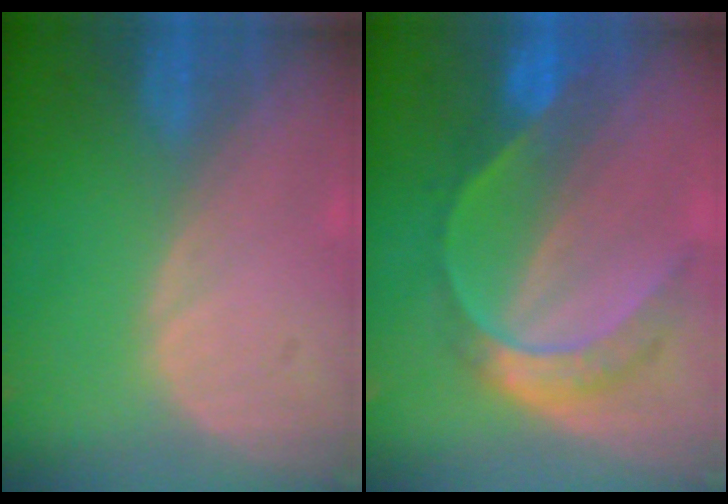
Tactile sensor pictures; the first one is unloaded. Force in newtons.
{"total": 7.8, "press": 6.5, "slide": 4.2}